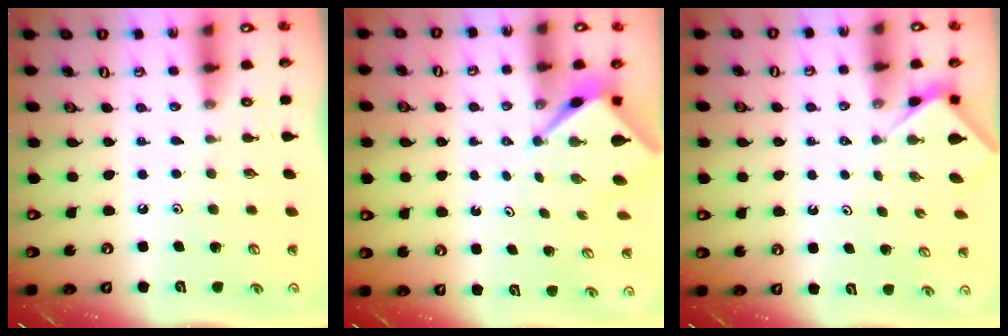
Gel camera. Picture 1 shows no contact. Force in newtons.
{"total": 3.2, "press": 3.2, "slide": 0.1}
{"total": 2.0, "press": 1.9, "slide": 0.4}